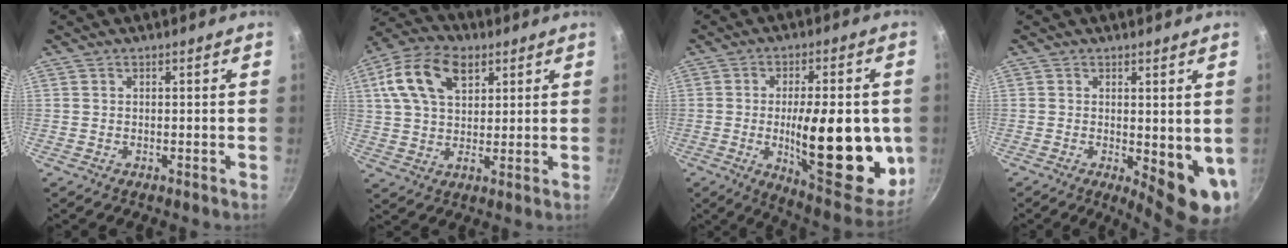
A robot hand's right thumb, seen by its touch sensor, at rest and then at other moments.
{"total": 13.8, "force": [5.4, 8.6, 9.3], "torque": [-0.154, 0.004, 0.084]}
{"total": 24.7, "force": [-2.6, 9.2, 22.8], "torque": [-0.291, -0.015, -0.030]}
{"total": 9.3, "force": [-0.3, 3.5, 8.6], "torque": [-0.096, -0.020, 0.003]}